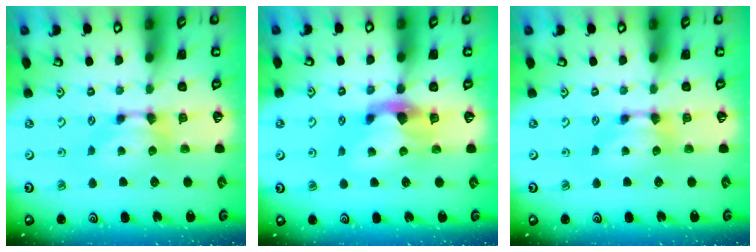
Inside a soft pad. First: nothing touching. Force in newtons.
{"total": 2.7, "press": 2.4, "slide": 1.3}
{"total": 0.0}